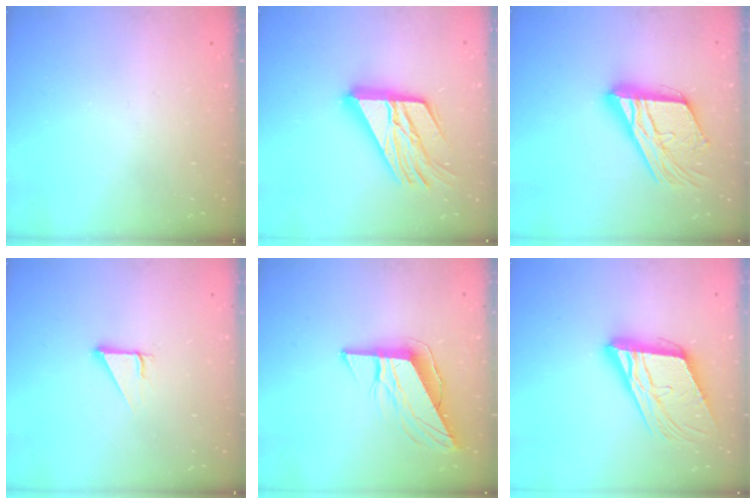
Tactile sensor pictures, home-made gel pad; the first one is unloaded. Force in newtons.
{"total": 20.1, "press": 20.0, "slide": 2.1}
{"total": 19.3, "press": 19.2, "slide": 1.8}
{"total": 2.7, "press": 2.7, "slide": 0.3}
{"total": 9.9, "press": 9.9, "slide": 0.4}
{"total": 17.6, "press": 17.4, "slide": 2.6}